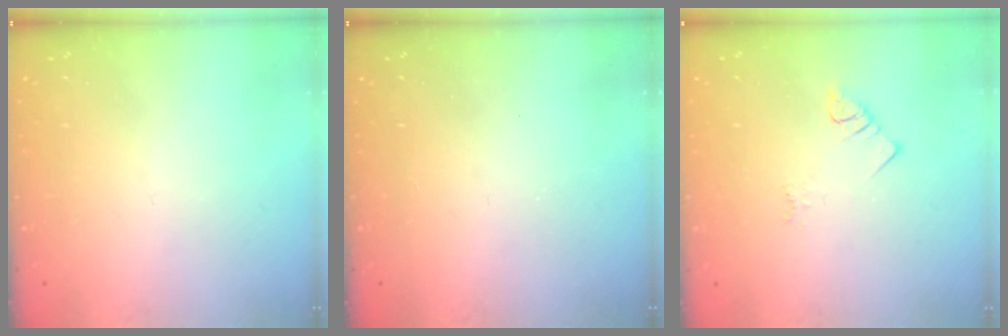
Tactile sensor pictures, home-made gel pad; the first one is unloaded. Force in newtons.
{"total": 3.4, "press": 3.3, "slide": 0.5}
{"total": 2.0, "press": 2.0, "slide": 0.4}